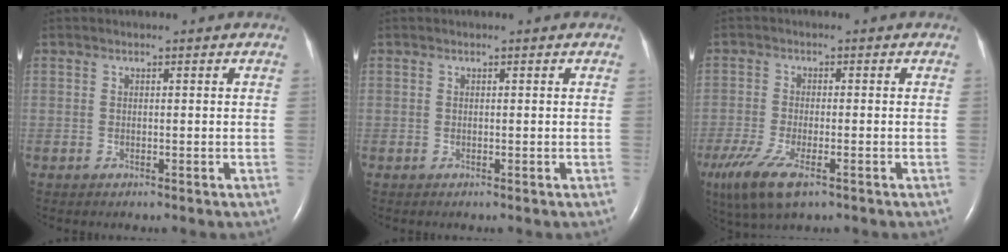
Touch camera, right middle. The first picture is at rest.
{"total": 0.0}
{"total": 9.0, "force": [-5.3, 2.7, 6.6], "torque": [-0.133, -0.024, -0.092]}